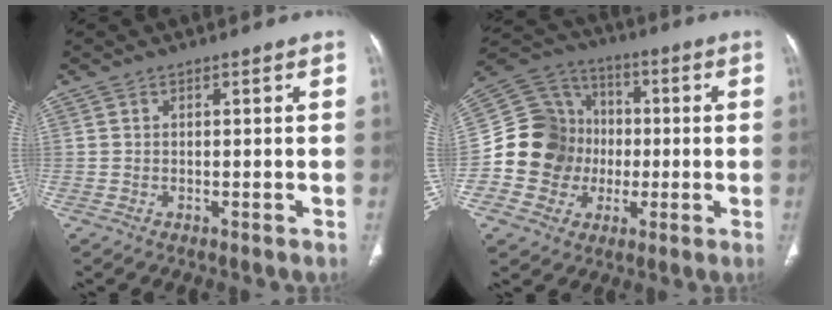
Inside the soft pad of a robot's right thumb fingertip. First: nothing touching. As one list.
[{"total": 15.7, "force": [-1.6, 14.6, 5.7], "torque": [-0.072, 0.036, -0.025]}]